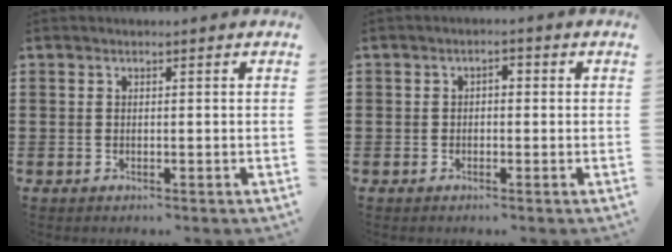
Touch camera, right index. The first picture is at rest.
{"total": 1.1, "force": [-0.7, 0.6, 0.7], "torque": [-0.015, 0.001, -0.014]}